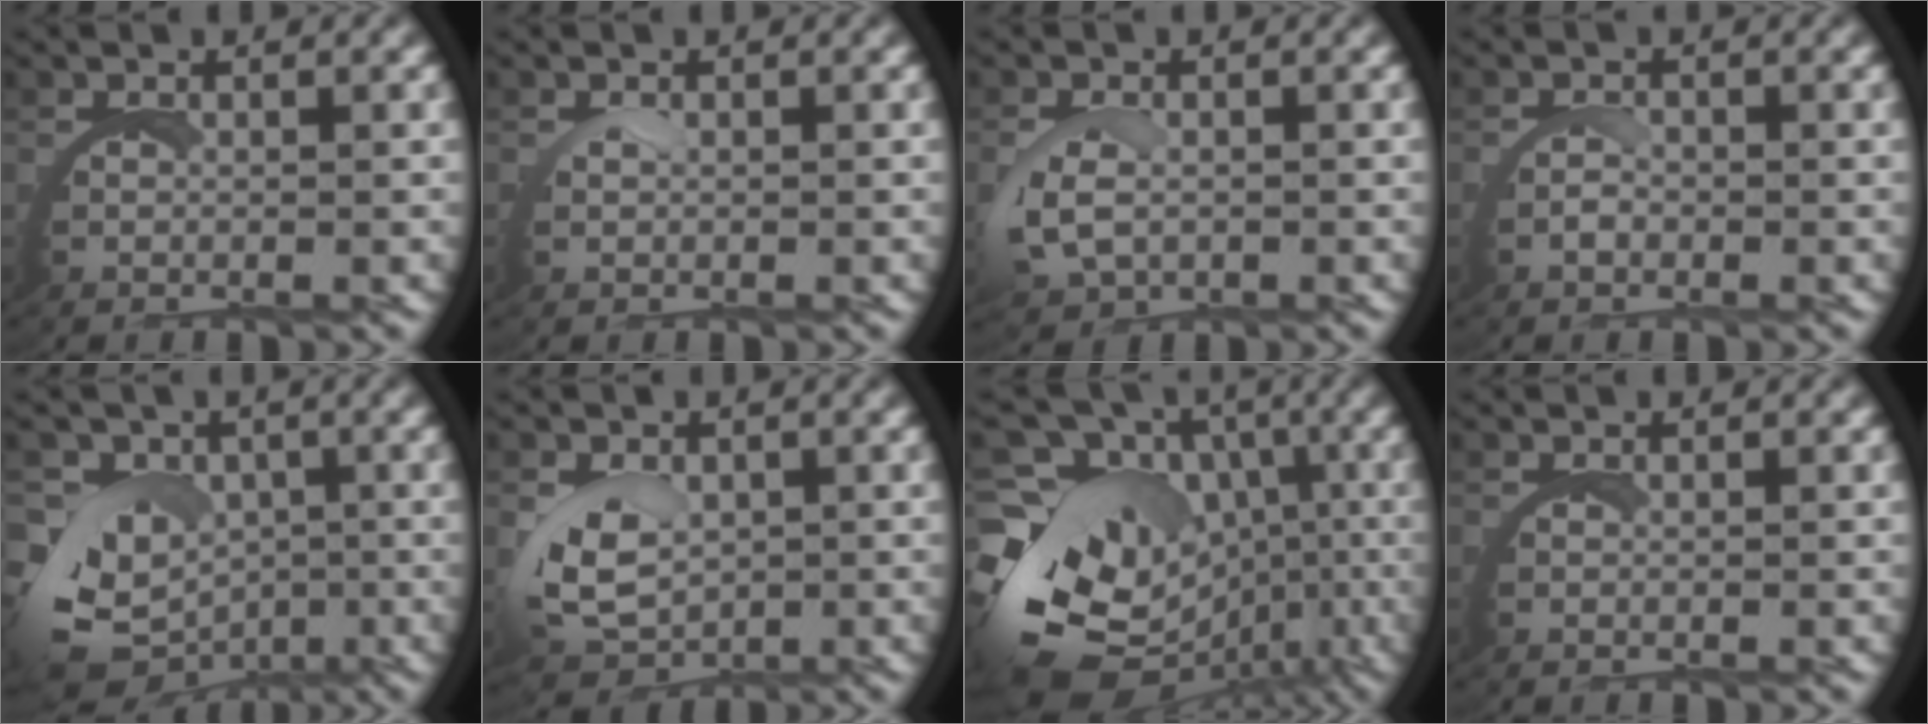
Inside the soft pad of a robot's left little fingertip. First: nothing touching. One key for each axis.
{"total": 0.8, "fx": 0.7, "fy": -0.4, "fz": 0.1, "tx": -0.011, "ty": -0.004, "tz": 0.017}
{"total": 2.7, "fx": 0.2, "fy": 1.8, "fz": 2.0, "tx": -0.070, "ty": -0.011, "tz": 0.012}
{"total": 0.0}
{"total": 8.3, "fx": -2.3, "fy": 6.7, "fz": 4.4, "tx": -0.102, "ty": -0.055, "tz": -0.018}
{"total": 4.9, "fx": 0.1, "fy": 3.7, "fz": 3.2, "tx": -0.101, "ty": -0.028, "tz": 0.019}
{"total": 15.7, "fx": -3.0, "fy": 12.1, "fz": 9.5, "tx": -0.176, "ty": -0.055, "tz": -0.038}
{"total": 0.0}